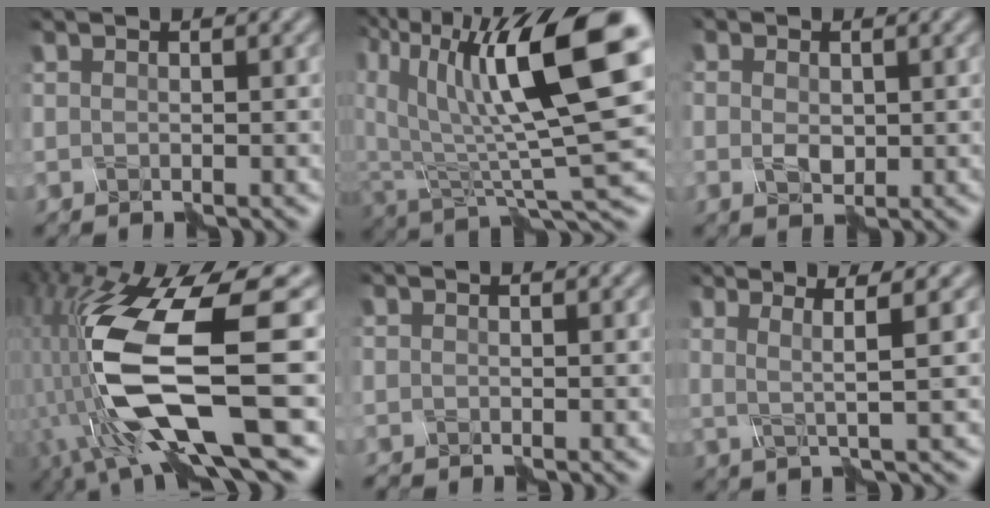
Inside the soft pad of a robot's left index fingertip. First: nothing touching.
{"total": 12.4, "force": [3.7, 4.6, 10.9], "torque": [-0.193, 0.003, 0.071]}
{"total": 1.6, "force": [-0.6, 1.4, 0.6], "torque": [-0.019, -0.001, -0.004]}
{"total": 12.5, "force": [-1.6, 4.6, 11.5], "torque": [-0.256, -0.034, -0.016]}
{"total": 0.9, "force": [-0.8, 0.1, -0.3], "torque": [0.005, 0.002, -0.007]}
{"total": 2.4, "force": [0.4, 0.1, 2.3], "torque": [-0.046, 0.001, 0.014]}